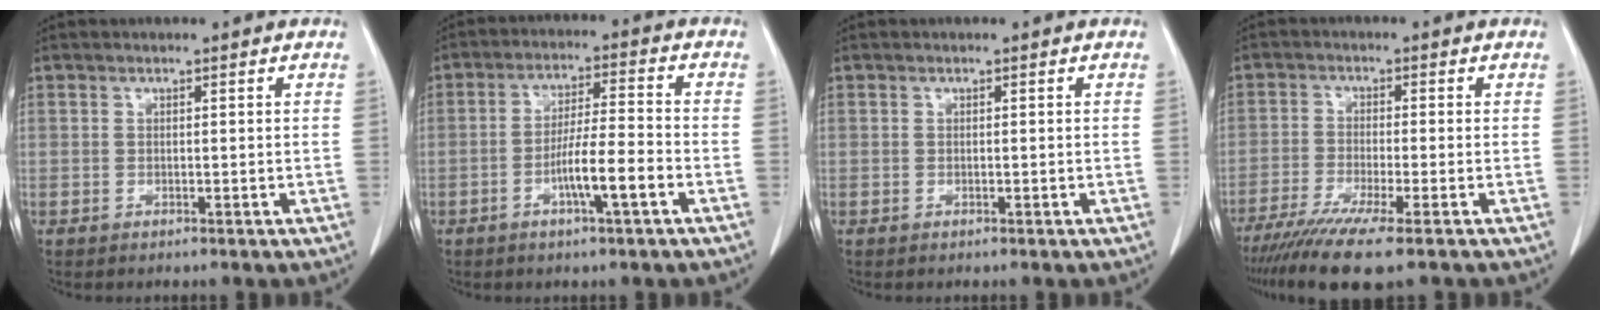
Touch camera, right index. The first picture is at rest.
{"total": 7.8, "force": [-3.1, 0.2, 7.1], "torque": [-0.130, 0.002, -0.055]}
{"total": 0.0}
{"total": 9.8, "force": [-7.0, 0.0, 6.8], "torque": [-0.117, -0.024, -0.117]}